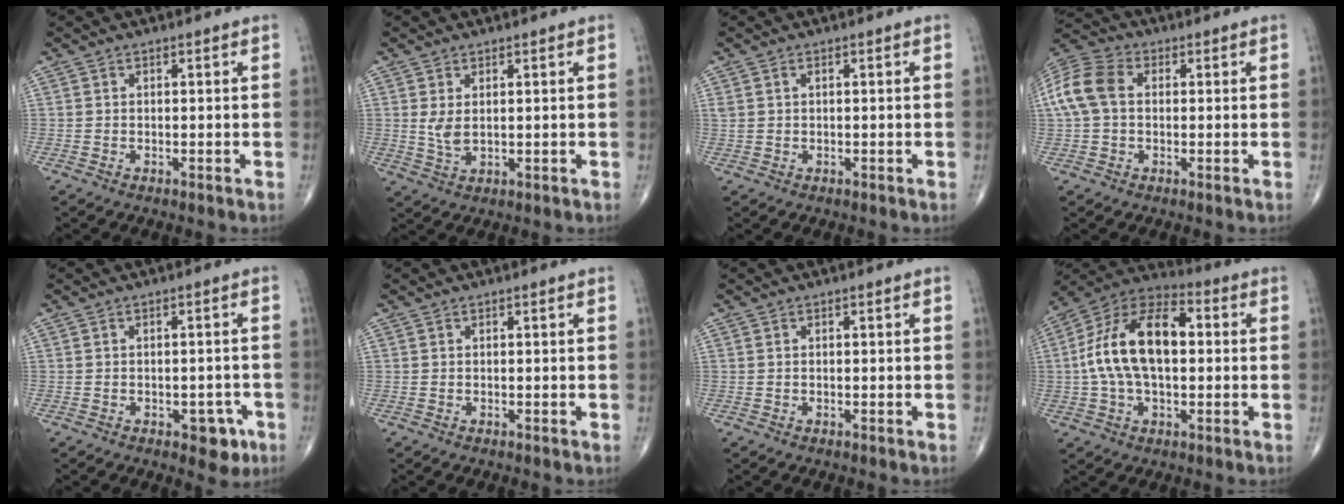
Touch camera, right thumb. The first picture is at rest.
{"total": 3.2, "force": [0.8, 1.4, 2.7], "torque": [-0.055, -0.009, 0.023]}
{"total": 1.1, "force": [0.5, 0.7, 0.7], "torque": [-0.020, 0.010, 0.017]}
{"total": 10.0, "force": [1.0, 7.0, 7.0], "torque": [-0.155, 0.030, 0.014]}
{"total": 4.7, "force": [-2.3, 2.6, 3.2], "torque": [-0.015, 0.010, -0.026]}
{"total": 0.0}
{"total": 0.0}
{"total": 17.7, "force": [1.3, 9.7, 14.7], "torque": [-0.267, 0.034, 0.014]}